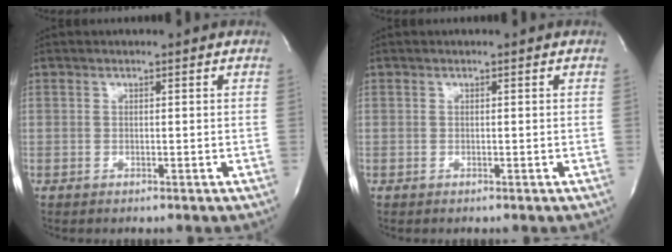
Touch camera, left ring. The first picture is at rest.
{"total": 0.0}